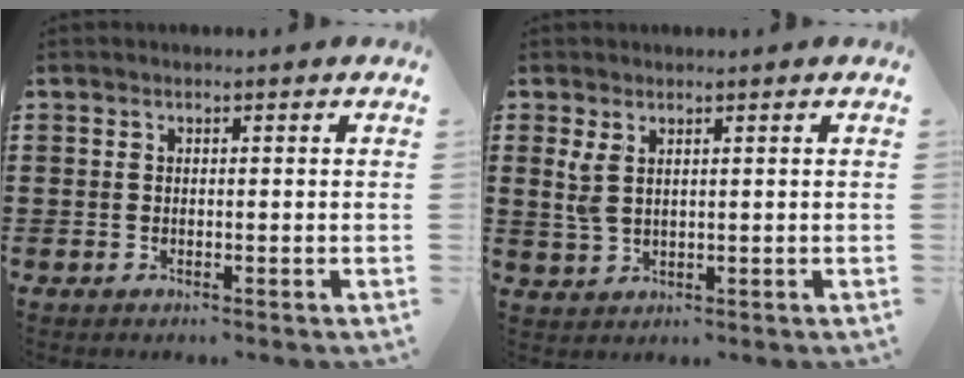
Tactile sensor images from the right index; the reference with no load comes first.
{"total": 3.1, "force": [1.5, 1.4, 2.4], "torque": [-0.059, 0.003, 0.024]}